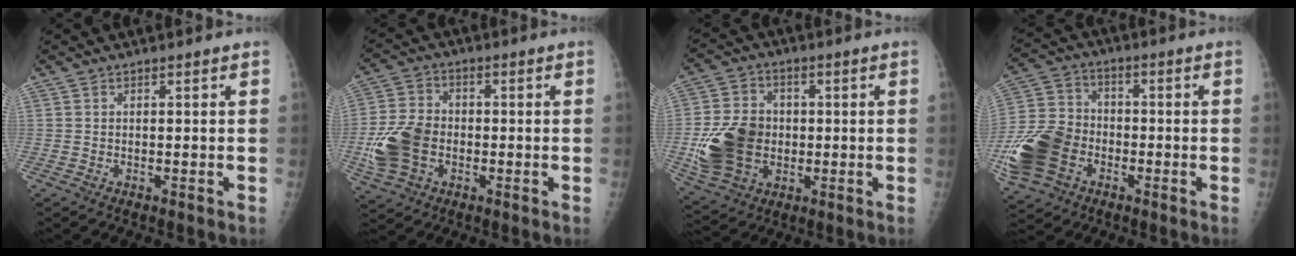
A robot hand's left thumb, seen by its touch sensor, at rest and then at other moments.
{"total": 11.0, "force": [-2.4, 8.0, 7.1], "torque": [-0.137, 0.014, -0.043]}
{"total": 14.2, "force": [-1.3, 11.1, 8.7], "torque": [-0.146, 0.005, -0.017]}
{"total": 16.0, "force": [-5.4, 12.0, 9.1], "torque": [-0.187, 0.021, -0.100]}